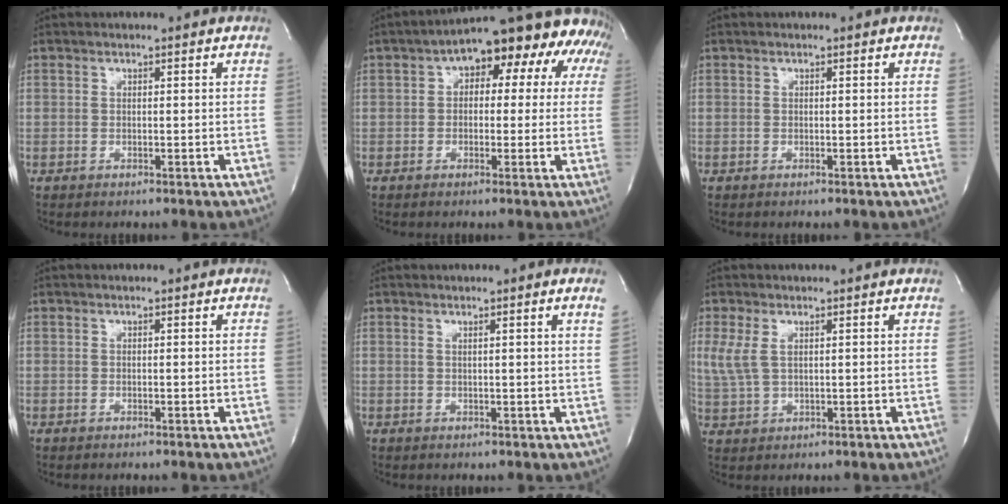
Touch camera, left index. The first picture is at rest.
{"total": 14.6, "force": [7.4, 7.2, 10.3], "torque": [-0.129, 0.063, 0.080]}
{"total": 0.0}
{"total": 0.0}
{"total": 2.0, "force": [1.2, -0.8, 1.4], "torque": [-0.029, -0.008, 0.018]}
{"total": 4.1, "force": [1.6, 1.7, 3.3], "torque": [-0.094, 0.007, 0.042]}